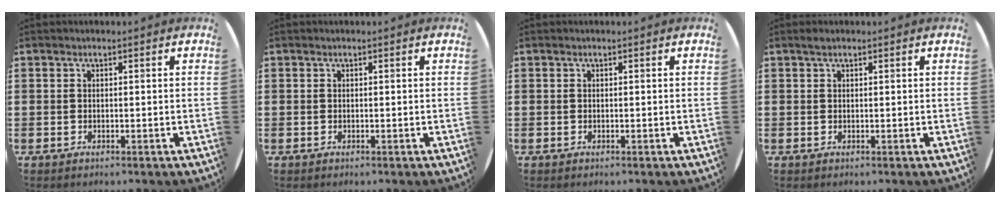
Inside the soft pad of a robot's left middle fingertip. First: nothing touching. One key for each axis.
{"total": 0.0}
{"total": 0.0}
{"total": 0.7, "fx": 0.5, "fy": 0.3, "fz": 0.3, "tx": 0.001, "ty": 0.000, "tz": 0.007}